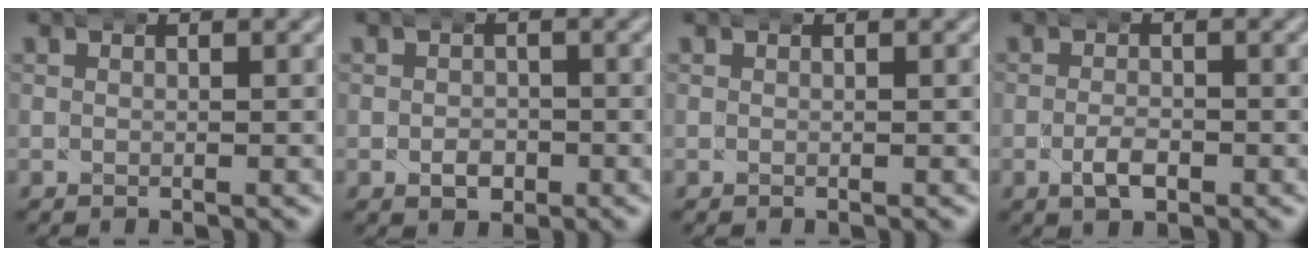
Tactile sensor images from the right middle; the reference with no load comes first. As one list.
[{"total": 1.9, "force": [-0.8, 1.5, 0.9], "torque": [-0.015, -0.008, -0.009]}, {"total": 0.0}, {"total": 2.6, "force": [-1.4, 1.3, 1.7], "torque": [-0.031, -0.007, -0.021]}]